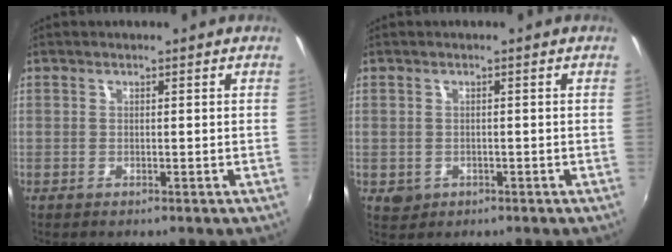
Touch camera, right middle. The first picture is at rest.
{"total": 2.4, "force": [-0.6, 2.2, 0.9], "torque": [-0.017, -0.003, -0.005]}